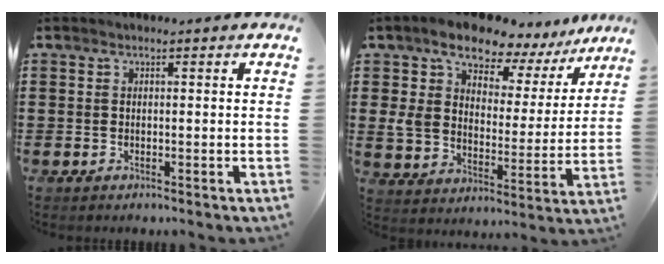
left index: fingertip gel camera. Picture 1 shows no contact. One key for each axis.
{"total": 9.4, "fx": 7.3, "fy": 4.5, "fz": 4.0, "tx": -0.099, "ty": -0.041, "tz": 0.129}